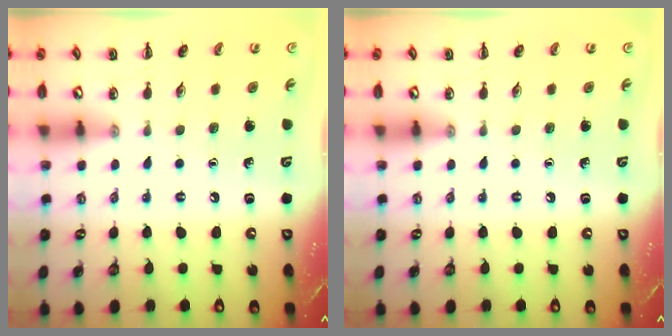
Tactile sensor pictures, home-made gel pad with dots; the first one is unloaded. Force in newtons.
{"total": 0.0}